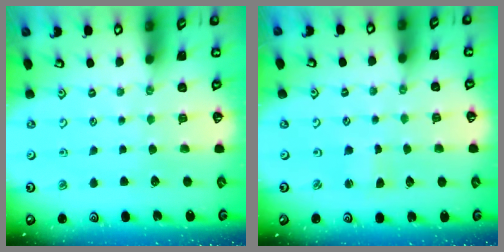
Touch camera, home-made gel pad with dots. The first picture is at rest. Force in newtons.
{"total": 1.9, "press": 1.9, "slide": 0.4}